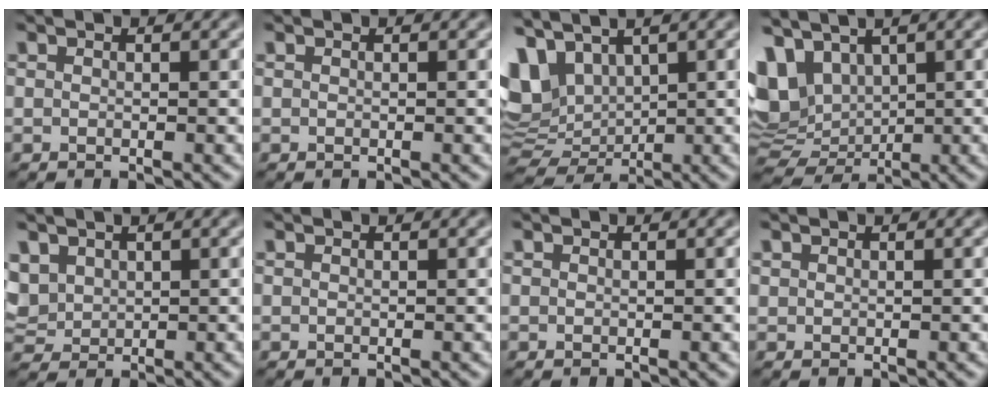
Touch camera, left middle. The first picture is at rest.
{"total": 0.0}
{"total": 6.0, "force": [2.3, 4.1, 3.8], "torque": [-0.096, 0.006, 0.050]}
{"total": 7.0, "force": [2.4, 4.9, 4.4], "torque": [-0.104, -0.003, 0.058]}
{"total": 2.7, "force": [1.2, 2.0, 1.3], "torque": [-0.049, 0.005, 0.031]}
{"total": 0.0}
{"total": 0.0}
{"total": 0.0}